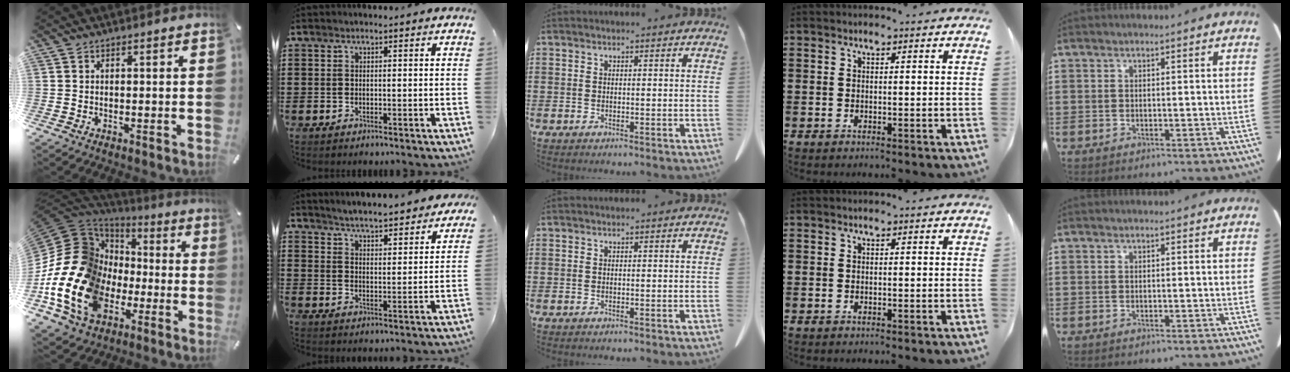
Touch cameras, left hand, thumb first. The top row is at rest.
{"thumb": {"total": 23.0, "force": [-5.6, 18.0, 13.2], "torque": [-0.297, -0.006, -0.079]}, "index": {"total": 4.1, "force": [4.1, -0.1, 0.4], "torque": [-0.029, -0.024, 0.070]}}